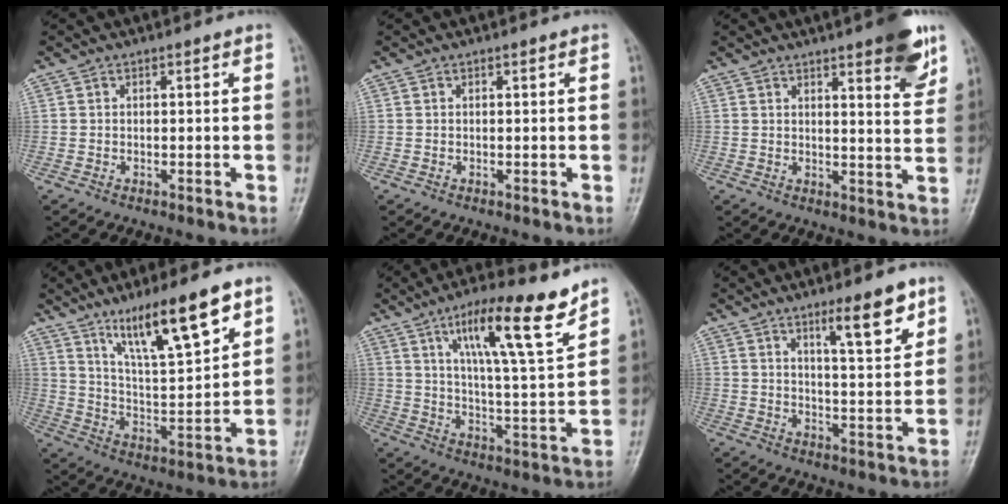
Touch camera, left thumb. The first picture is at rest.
{"total": 0.0}
{"total": 9.2, "force": [5.6, 2.0, 7.0], "torque": [-0.071, -0.030, 0.069]}
{"total": 15.8, "force": [9.8, 3.2, 11.9], "torque": [-0.188, -0.049, 0.181]}
{"total": 15.3, "force": [9.6, 2.4, 11.6], "torque": [-0.180, -0.050, 0.162]}
{"total": 9.0, "force": [5.6, 1.7, 6.8], "torque": [-0.092, -0.040, 0.089]}